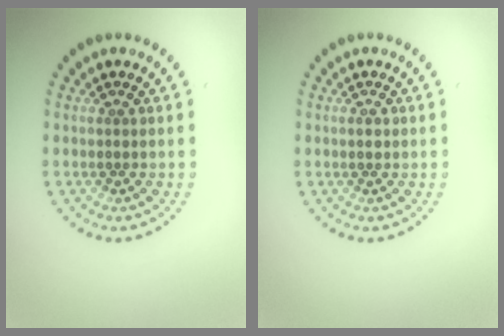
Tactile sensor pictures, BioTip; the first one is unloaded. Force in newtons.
{"total": 0.9, "press": 0.9, "slide": 0.0}